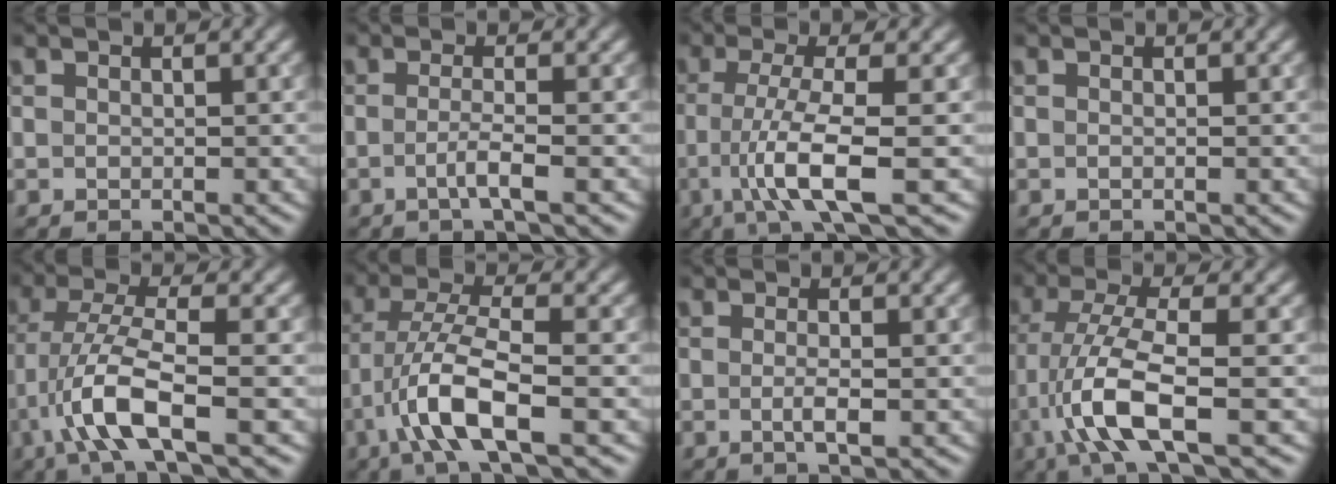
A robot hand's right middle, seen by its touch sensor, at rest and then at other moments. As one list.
[{"total": 2.2, "force": [-0.6, 0.4, 2.1], "torque": [-0.036, -0.002, -0.018]}, {"total": 6.0, "force": [-1.7, 1.1, 5.7], "torque": [-0.104, -0.006, -0.034]}, {"total": 0.0}, {"total": 6.1, "force": [-2.6, 1.4, 5.4], "torque": [-0.108, 0.003, -0.056]}, {"total": 6.4, "force": [-2.7, 1.6, 5.5], "torque": [-0.110, 0.006, -0.059]}, {"total": 1.8, "force": [-0.3, 0.4, 1.7], "torque": [-0.030, -0.004, -0.008]}, {"total": 6.8, "force": [-2.3, 1.7, 6.2], "torque": [-0.127, 0.000, -0.049]}]